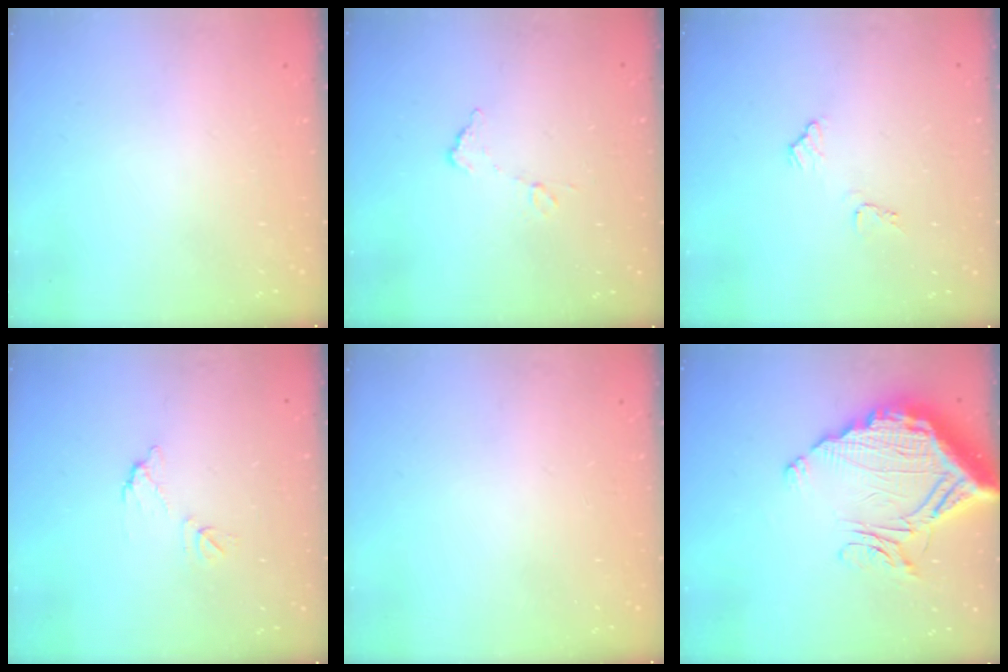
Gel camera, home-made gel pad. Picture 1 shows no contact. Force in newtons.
{"total": 5.5, "press": 5.5, "slide": 0.2}
{"total": 6.8, "press": 6.8, "slide": 0.5}
{"total": 5.9, "press": 5.9, "slide": 0.3}
{"total": 0.0}
{"total": 17.9, "press": 17.8, "slide": 1.7}